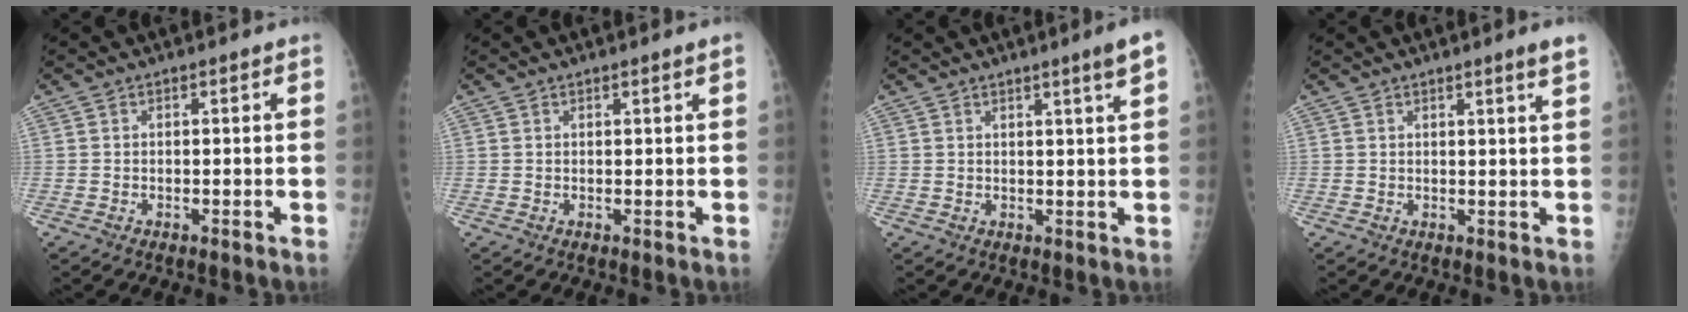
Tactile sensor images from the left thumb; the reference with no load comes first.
{"total": 1.1, "force": [0.7, -0.2, 0.8], "torque": [-0.015, -0.004, 0.011]}
{"total": 4.3, "force": [2.4, -0.5, 3.6], "torque": [-0.051, -0.016, 0.033]}
{"total": 3.1, "force": [2.1, -0.6, 2.2], "torque": [-0.030, -0.014, 0.031]}